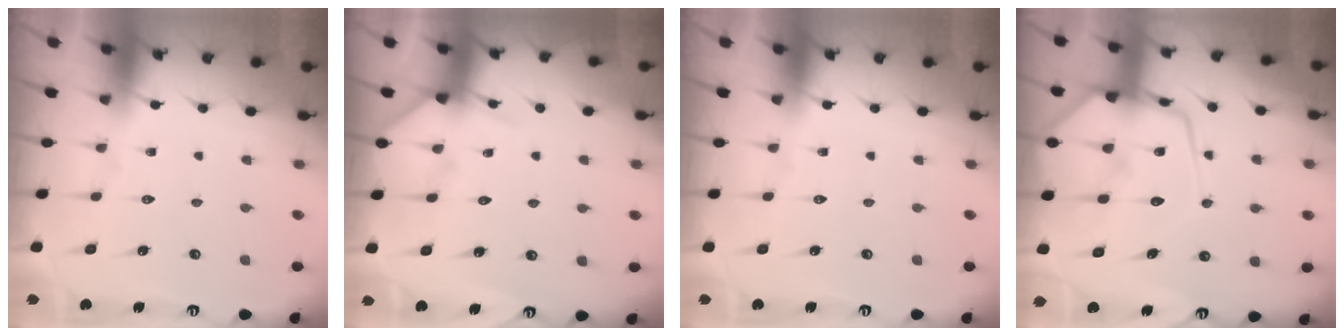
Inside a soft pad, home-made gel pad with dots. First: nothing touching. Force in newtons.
{"total": 5.9, "press": 5.9, "slide": 0.4}
{"total": 0.0}
{"total": 16.0, "press": 16.0, "slide": 1.6}